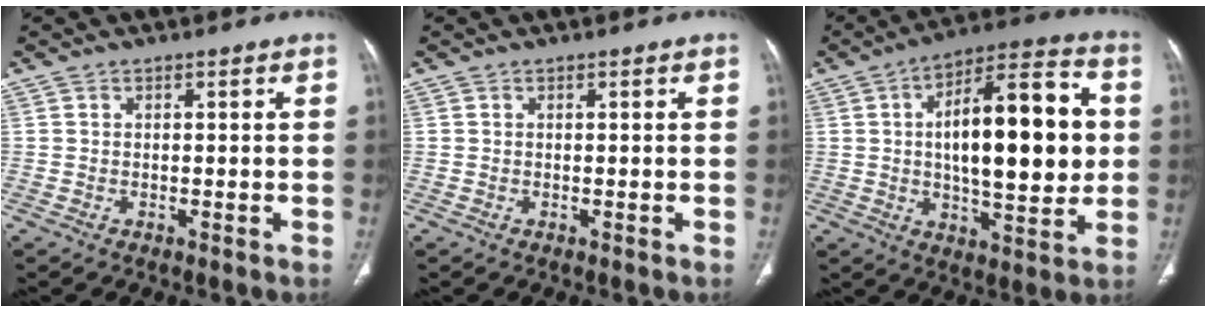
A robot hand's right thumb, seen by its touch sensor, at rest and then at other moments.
{"total": 0.0}
{"total": 22.7, "force": [2.3, 8.8, 20.8], "torque": [-0.289, 0.015, 0.029]}